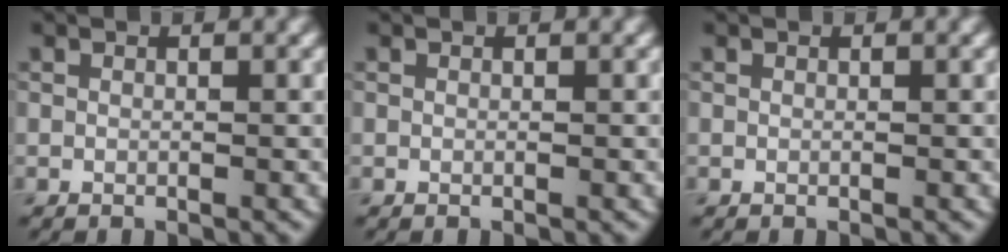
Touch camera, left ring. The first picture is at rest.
{"total": 0.0}
{"total": 0.0}